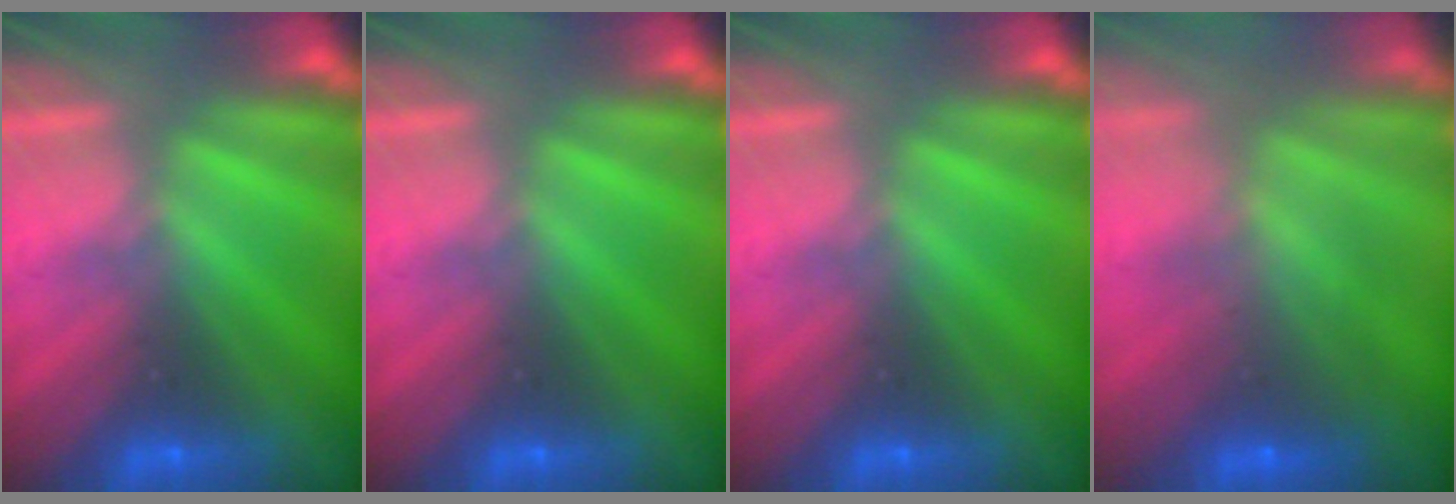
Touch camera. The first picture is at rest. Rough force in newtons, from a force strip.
{"total": 0.0}
{"total": 0.0}
{"total": 6.4}